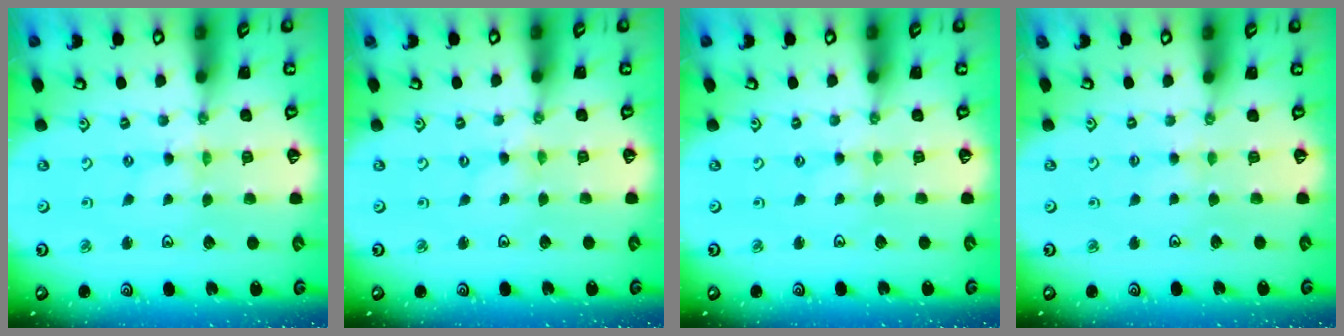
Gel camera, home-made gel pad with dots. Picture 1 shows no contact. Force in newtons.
{"total": 0.0}
{"total": 0.8, "press": 0.8, "slide": 0.2}
{"total": 1.9, "press": 1.9, "slide": 0.4}